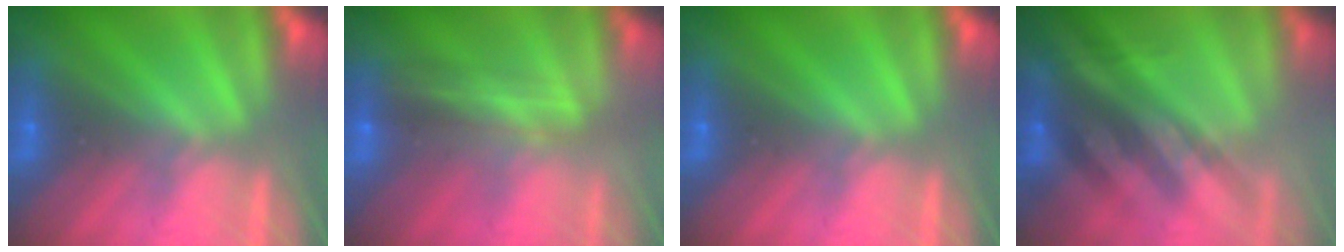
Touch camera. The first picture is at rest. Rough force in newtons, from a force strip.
{"total": 2.4}
{"total": 0.0}
{"total": 2.7}